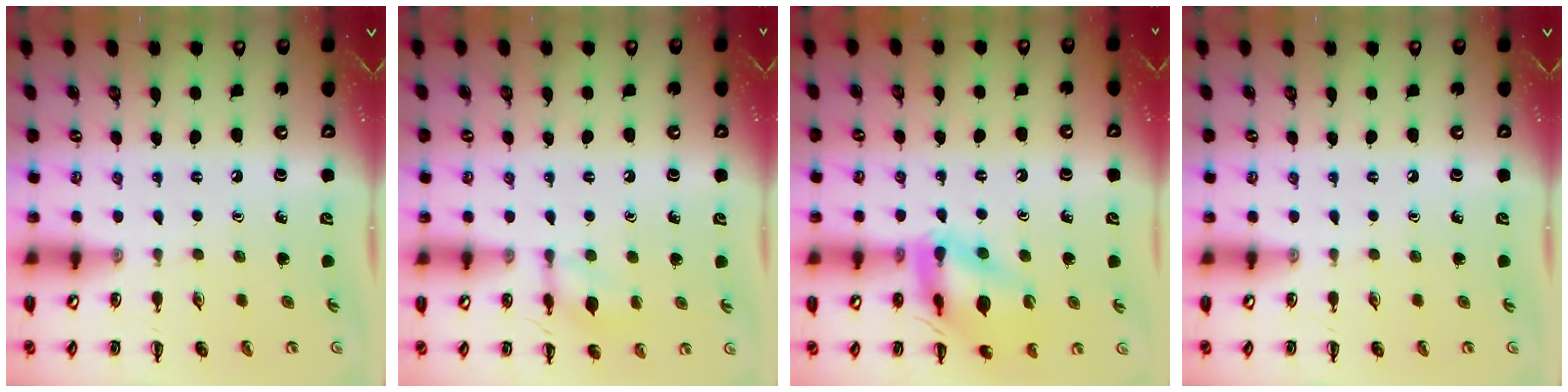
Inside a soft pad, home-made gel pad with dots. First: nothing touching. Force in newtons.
{"total": 9.2, "press": 9.2, "slide": 0.9}
{"total": 14.2, "press": 14.0, "slide": 1.8}
{"total": 0.0}